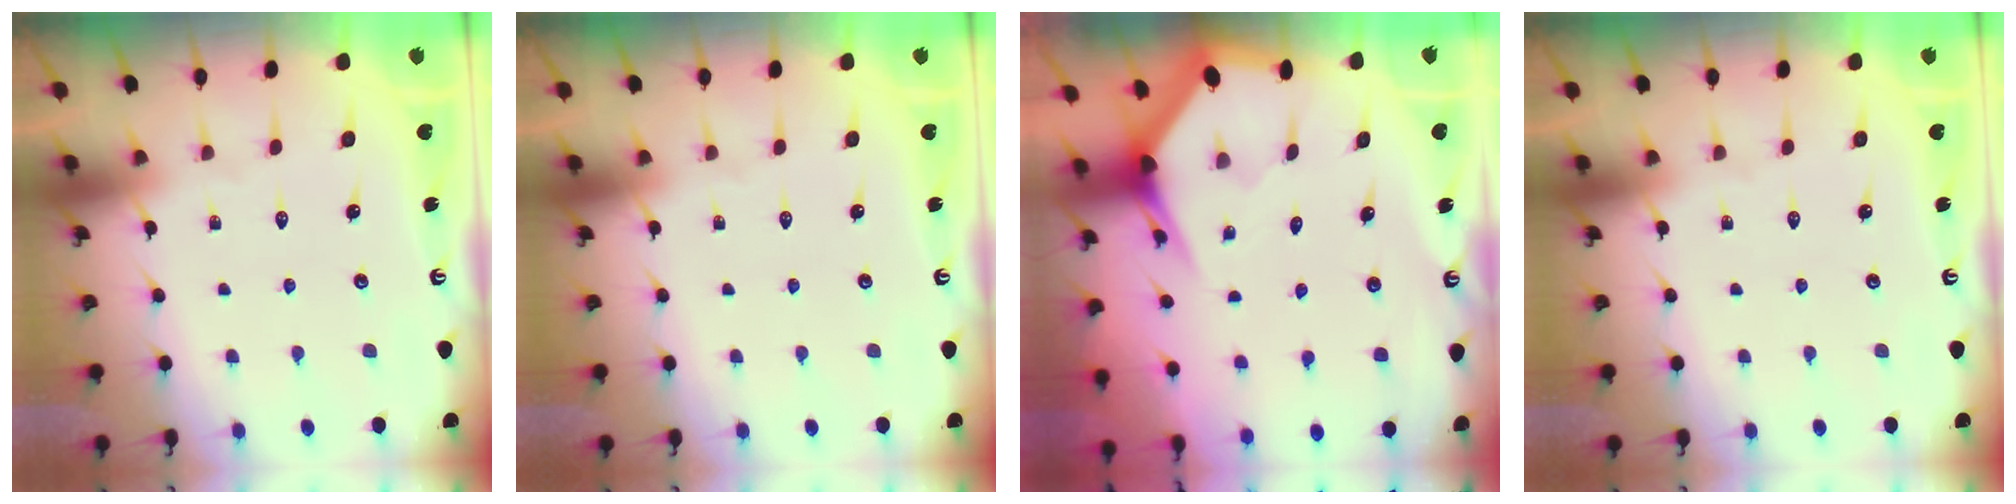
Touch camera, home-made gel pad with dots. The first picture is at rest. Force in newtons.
{"total": 0.0}
{"total": 3.8, "press": 3.8, "slide": 0.1}
{"total": 0.0}